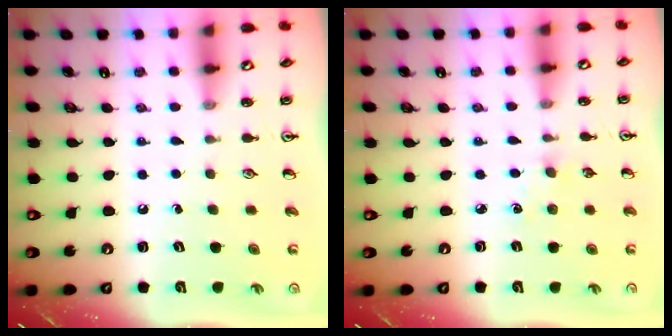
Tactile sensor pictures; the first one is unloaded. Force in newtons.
{"total": 2.9, "press": 2.9, "slide": 0.4}